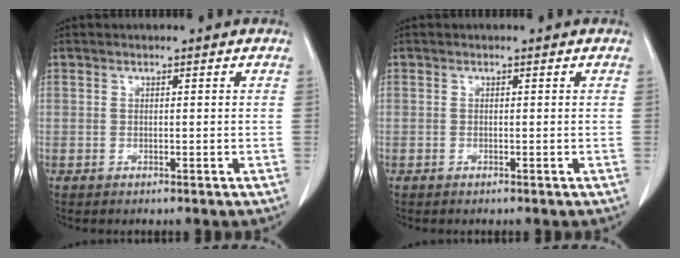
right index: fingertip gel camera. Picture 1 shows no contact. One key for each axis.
{"total": 0.0}